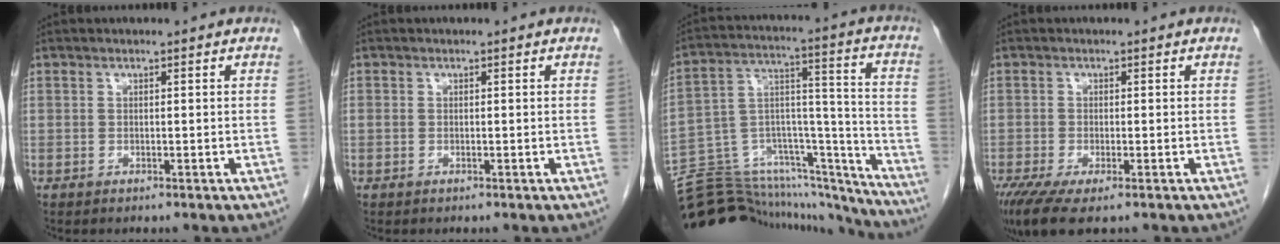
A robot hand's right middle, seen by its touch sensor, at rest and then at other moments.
{"total": 0.0}
{"total": 25.1, "force": [-23.2, 6.5, 7.2], "torque": [-0.121, 0.059, -0.345]}
{"total": 6.4, "force": [-4.1, 1.6, 4.7], "torque": [-0.080, -0.017, -0.071]}